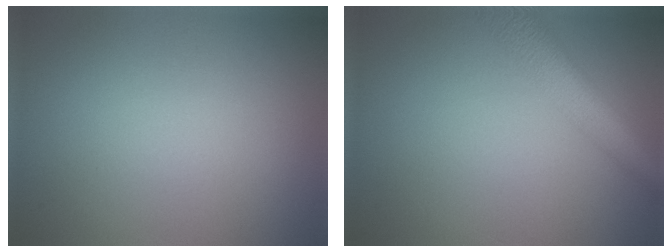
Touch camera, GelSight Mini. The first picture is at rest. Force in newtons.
{"total": 5.2, "press": 5.2, "slide": 0.3}